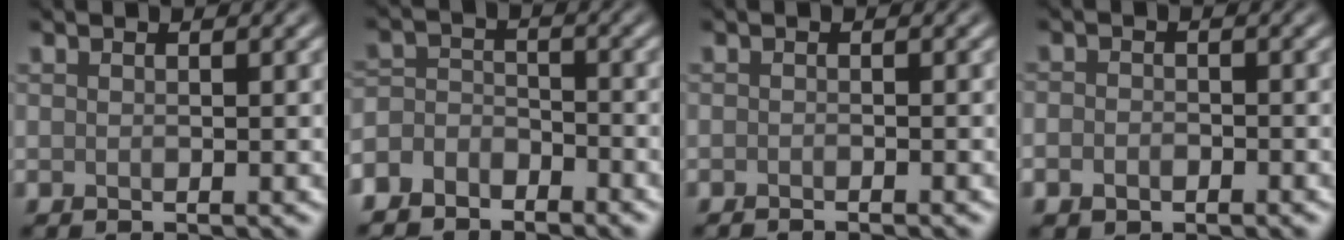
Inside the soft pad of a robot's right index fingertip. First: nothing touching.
{"total": 4.6, "force": [-3.9, 2.3, 0.9], "torque": [-0.002, -0.001, -0.077]}
{"total": 0.9, "force": [-0.9, 0.0, 0.3], "torque": [0.000, -0.003, -0.015]}
{"total": 1.7, "force": [-0.8, 1.2, 0.9], "torque": [-0.014, -0.002, -0.019]}